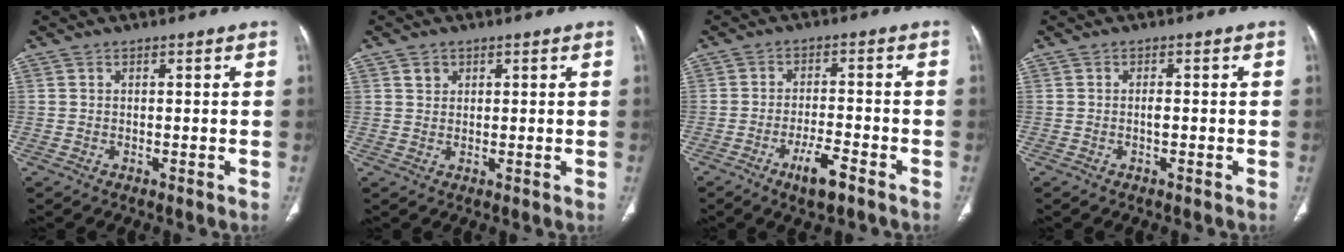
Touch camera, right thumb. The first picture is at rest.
{"total": 1.7, "force": [0.9, 1.4, 0.5], "torque": [0.004, -0.005, 0.015]}
{"total": 6.0, "force": [-3.7, 1.5, 4.5], "torque": [-0.081, 0.019, -0.060]}
{"total": 1.2, "force": [-0.3, 0.4, 1.1], "torque": [-0.020, 0.003, -0.004]}